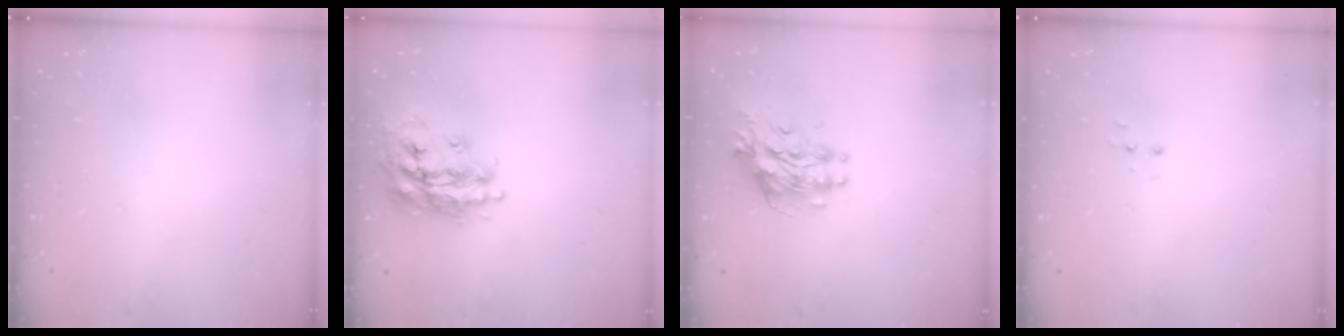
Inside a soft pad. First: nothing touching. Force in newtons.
{"total": 17.7, "press": 17.6, "slide": 1.3}
{"total": 9.0, "press": 9.0, "slide": 0.8}
{"total": 3.0, "press": 2.9, "slide": 0.7}